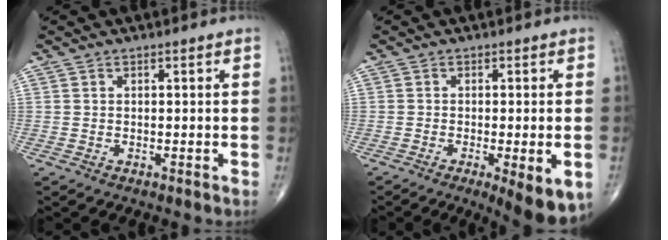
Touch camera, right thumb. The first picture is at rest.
{"total": 9.1, "force": [-3.7, 2.3, 8.0], "torque": [-0.104, -0.013, -0.050]}